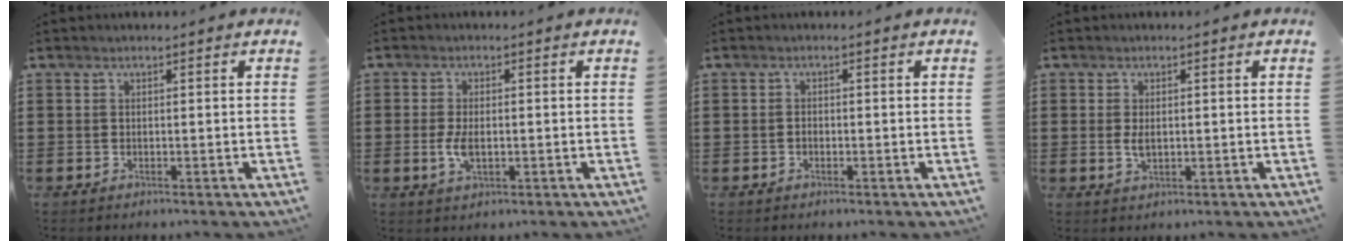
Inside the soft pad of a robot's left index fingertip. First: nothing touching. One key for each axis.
{"total": 3.7, "fx": -0.5, "fy": 1.8, "fz": 3.2, "tx": -0.073, "ty": -0.002, "tz": -0.011}
{"total": 0.9, "fx": -0.3, "fy": 0.6, "fz": 0.6, "tx": -0.014, "ty": -0.001, "tz": -0.006}
{"total": 2.4, "fx": 0.0, "fy": 1.2, "fz": 2.1, "tx": -0.048, "ty": 0.000, "tz": -0.003}